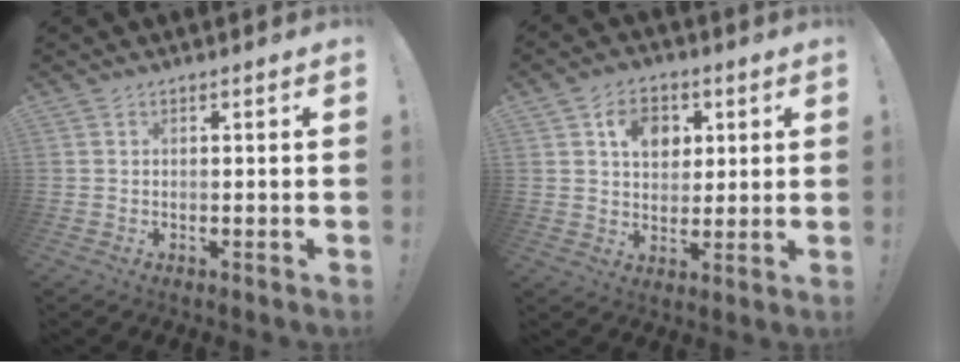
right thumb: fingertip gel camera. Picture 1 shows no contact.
{"total": 9.4, "force": [3.9, 7.3, 4.5], "torque": [-0.063, -0.010, 0.073]}